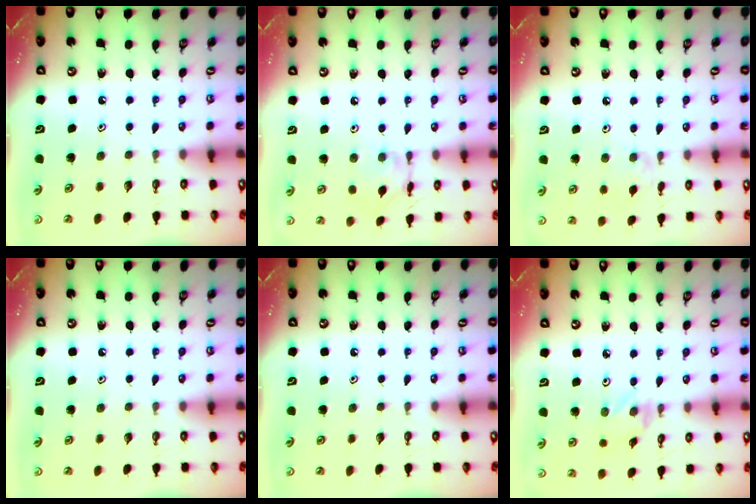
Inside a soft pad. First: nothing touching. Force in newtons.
{"total": 4.6, "press": 4.6, "slide": 0.4}
{"total": 3.4, "press": 3.4, "slide": 0.5}
{"total": 0.0}
{"total": 0.0}
{"total": 0.6, "press": 0.6, "slide": 0.2}